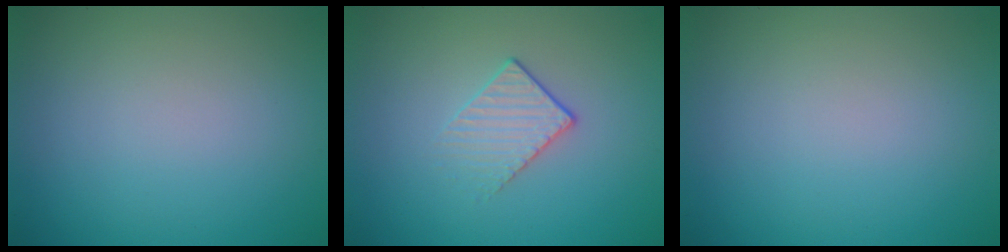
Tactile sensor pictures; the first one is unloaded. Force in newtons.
{"total": 1.6, "press": 1.1, "slide": 1.1}
{"total": 0.0}